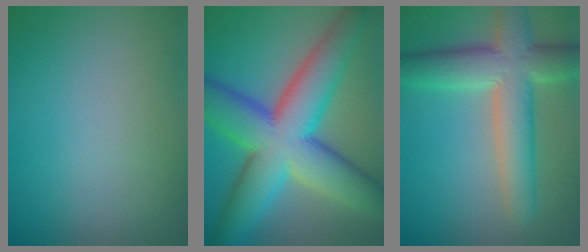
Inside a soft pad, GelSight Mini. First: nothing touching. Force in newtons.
{"total": 13.8, "press": 13.7, "slide": 0.3}
{"total": 7.8, "press": 7.8, "slide": 0.2}